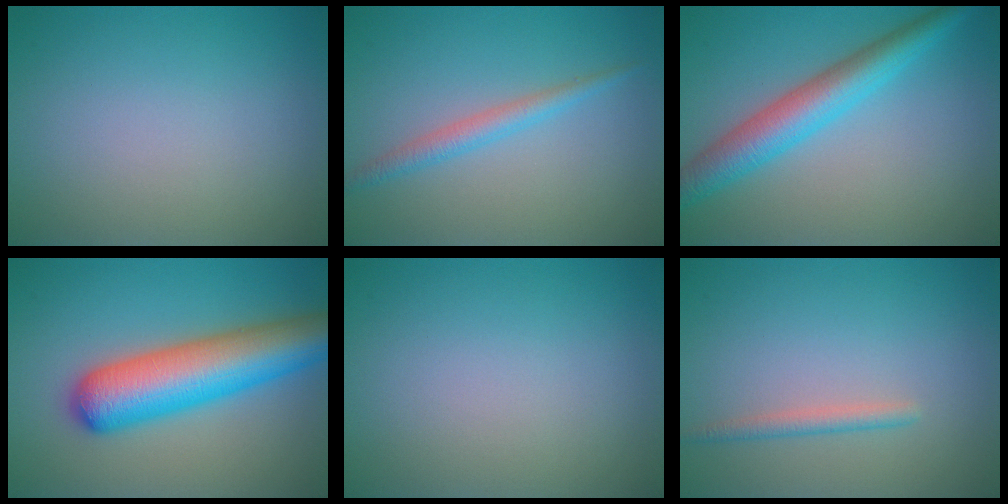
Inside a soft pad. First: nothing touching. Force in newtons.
{"total": 2.0, "press": 2.0, "slide": 0.0}
{"total": 5.4, "press": 5.4, "slide": 0.1}
{"total": 9.2, "press": 9.2, "slide": 0.3}
{"total": 0.0}
{"total": 1.4, "press": 1.4, "slide": 0.2}